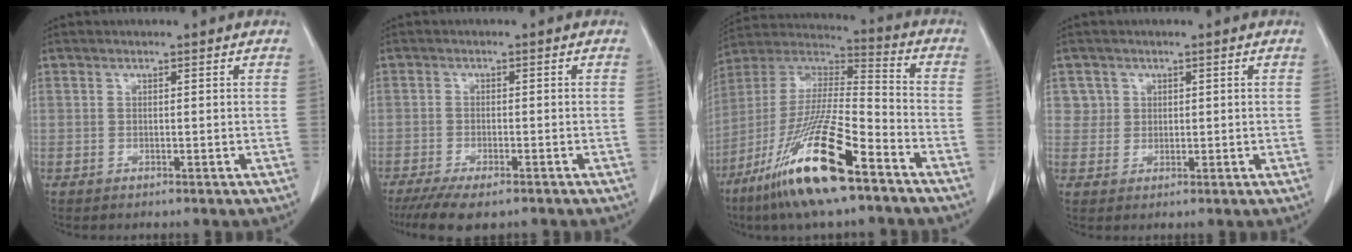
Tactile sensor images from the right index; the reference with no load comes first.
{"total": 8.1, "force": [-6.2, 2.2, 4.7], "torque": [-0.072, -0.014, -0.096]}
{"total": 20.2, "force": [-11.7, 2.4, 16.3], "torque": [-0.345, -0.040, -0.219]}
{"total": 2.6, "force": [0.9, 2.4, -0.3], "torque": [0.023, 0.003, 0.011]}